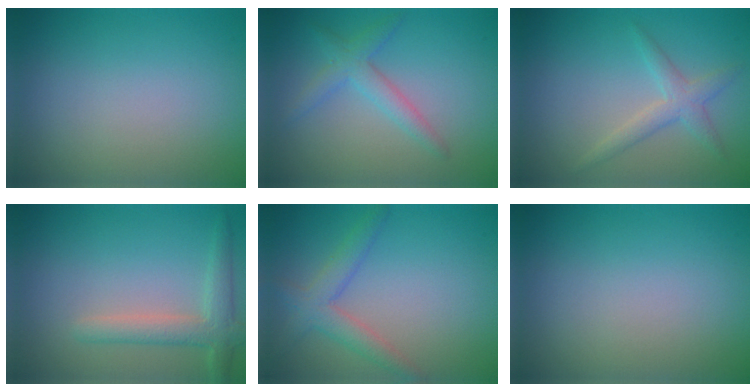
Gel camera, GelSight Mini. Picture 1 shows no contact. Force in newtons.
{"total": 2.5, "press": 2.5, "slide": 0.1}
{"total": 2.2, "press": 2.2, "slide": 0.1}
{"total": 3.0, "press": 3.0, "slide": 0.2}
{"total": 3.0, "press": 3.0, "slide": 0.1}
{"total": 0.0}